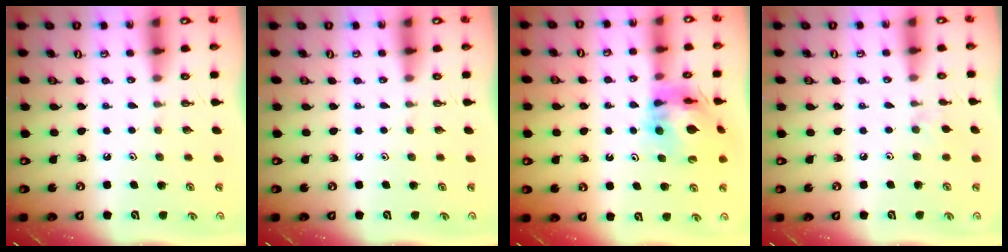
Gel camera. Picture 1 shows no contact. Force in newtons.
{"total": 0.0}
{"total": 13.0, "press": 12.9, "slide": 1.4}
{"total": 3.4, "press": 3.4, "slide": 0.5}